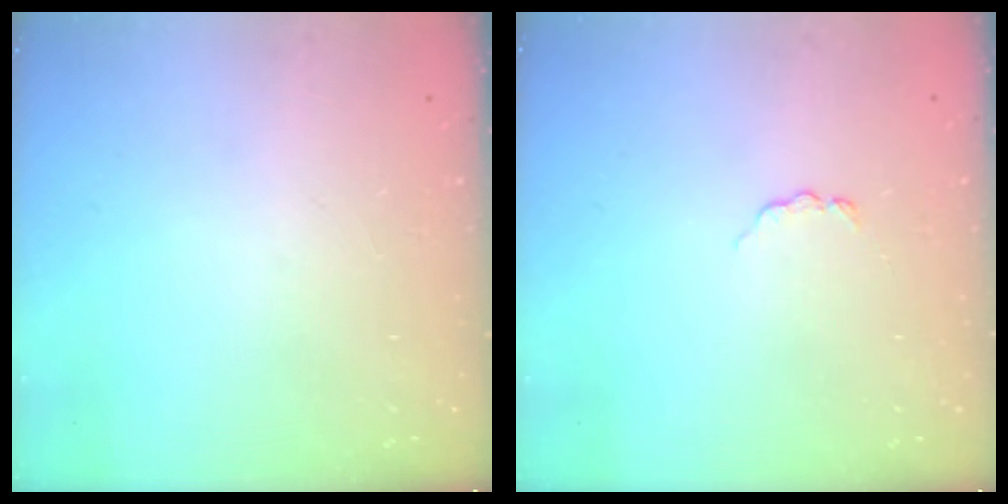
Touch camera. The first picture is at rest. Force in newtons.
{"total": 2.9, "press": 2.9, "slide": 0.4}